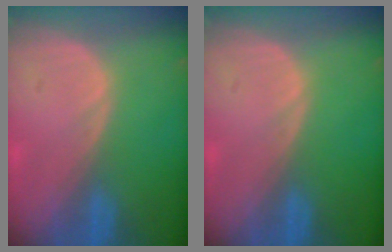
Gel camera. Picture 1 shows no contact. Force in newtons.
{"total": 0.0}